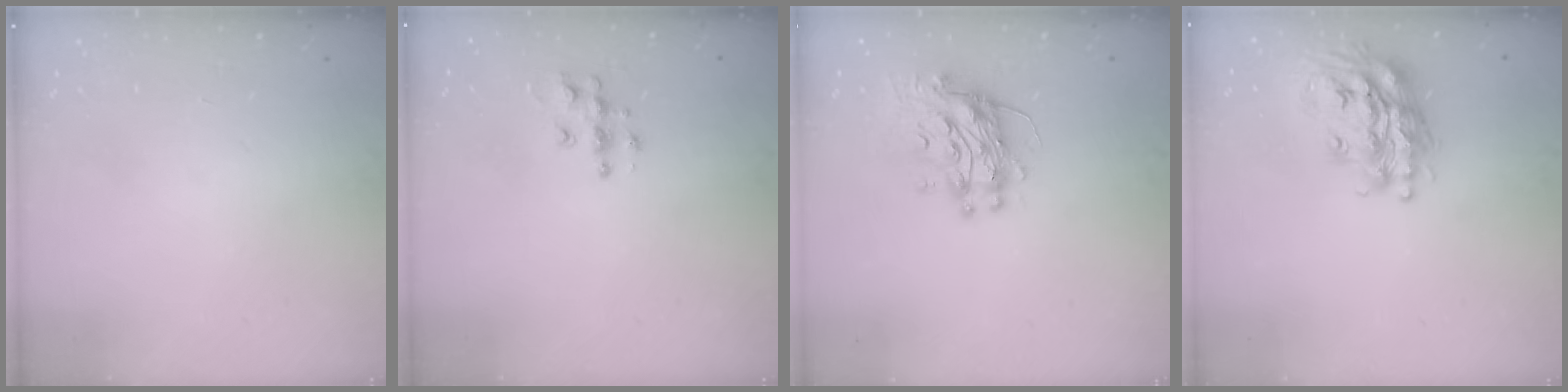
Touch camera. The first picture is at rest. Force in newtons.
{"total": 6.2, "press": 6.2, "slide": 0.2}
{"total": 11.7, "press": 11.6, "slide": 1.2}
{"total": 18.8, "press": 18.8, "slide": 1.5}